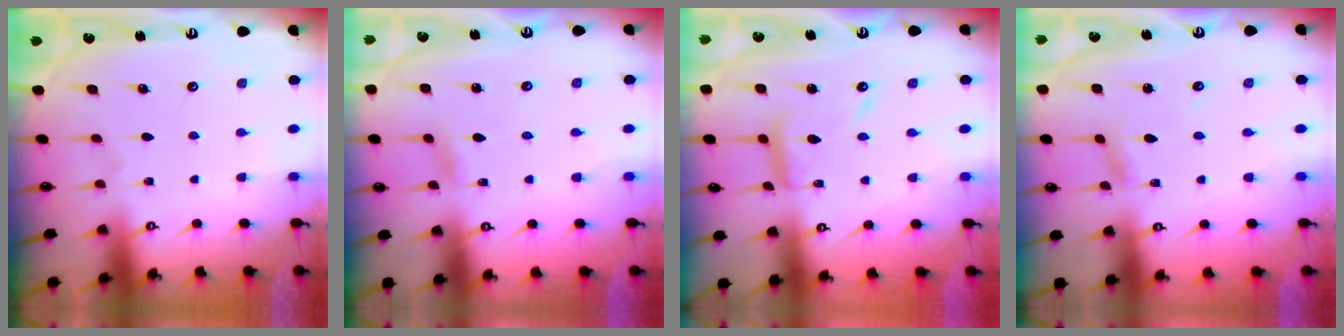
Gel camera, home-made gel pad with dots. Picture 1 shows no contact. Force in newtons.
{"total": 3.1, "press": 3.1, "slide": 0.3}
{"total": 9.0, "press": 9.0, "slide": 0.5}
{"total": 3.3, "press": 3.3, "slide": 0.3}